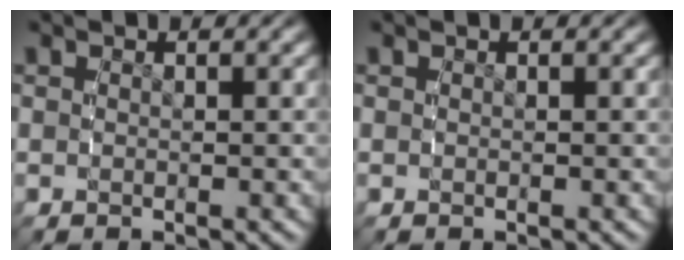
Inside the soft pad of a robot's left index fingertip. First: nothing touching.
{"total": 0.0}